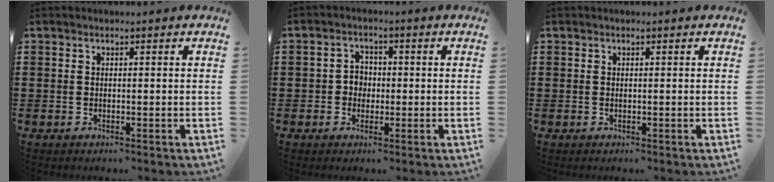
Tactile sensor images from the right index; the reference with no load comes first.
{"total": 2.6, "force": [-0.5, 2.3, 1.1], "torque": [-0.030, 0.007, -0.013]}
{"total": 0.0}